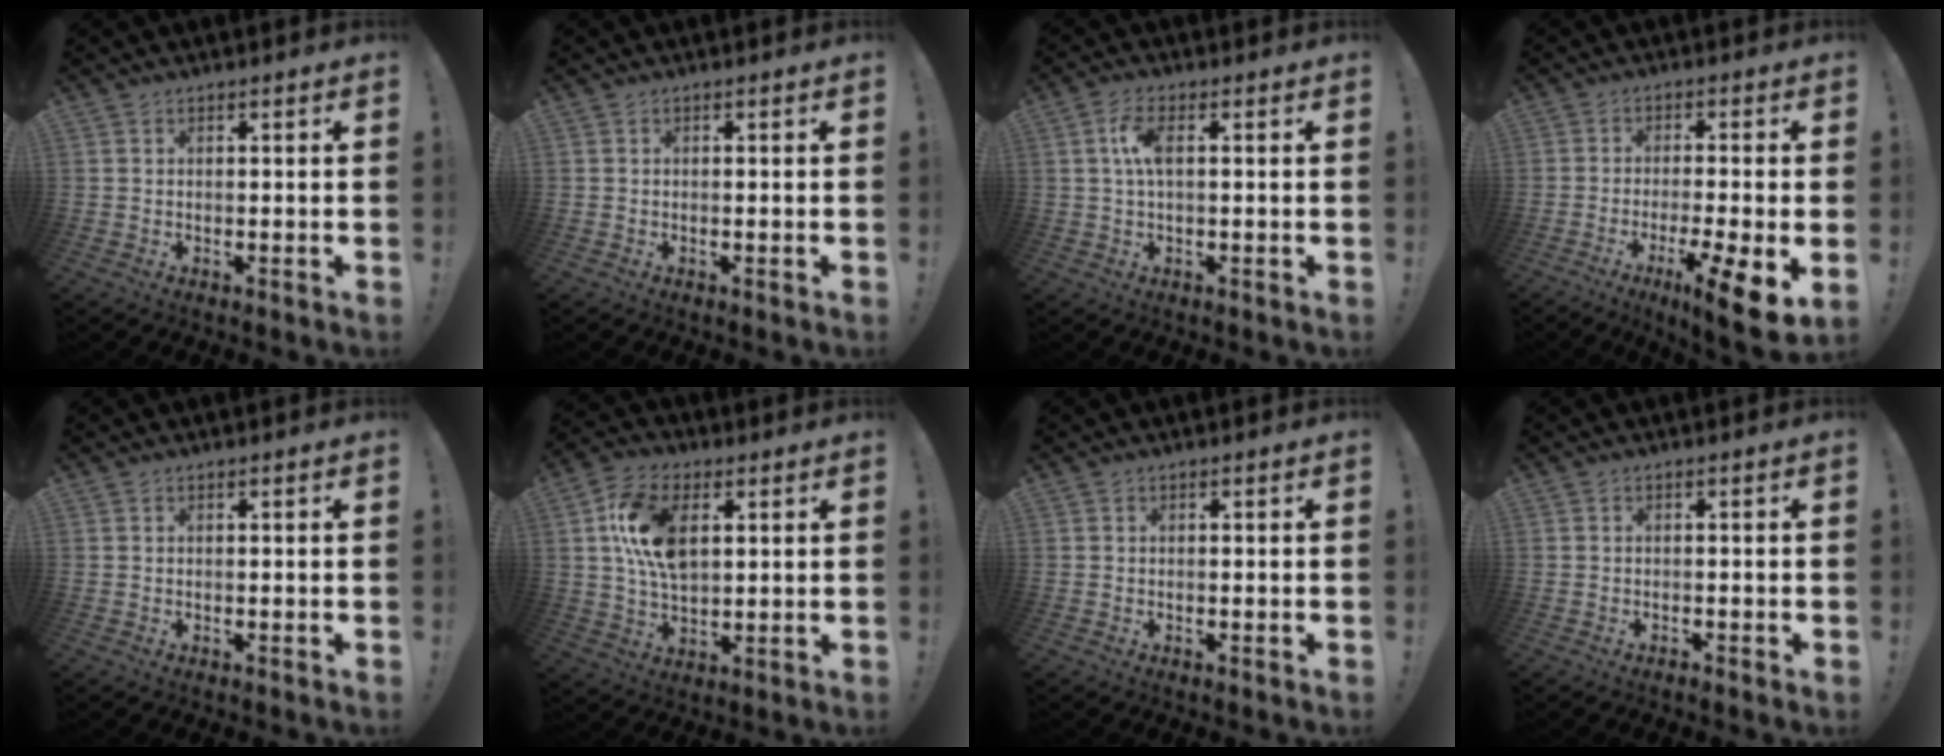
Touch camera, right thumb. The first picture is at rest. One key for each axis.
{"total": 0.0}
{"total": 5.9, "fx": 0.7, "fy": 2.3, "fz": 5.4, "tx": -0.100, "ty": 0.003, "tz": 0.009}
{"total": 11.3, "fx": -5.1, "fy": 0.7, "fz": 10.1, "tx": -0.146, "ty": 0.024, "tz": -0.071}
{"total": 0.0}
{"total": 14.6, "fx": 3.6, "fy": 9.0, "fz": 10.9, "tx": -0.206, "ty": 0.002, "tz": 0.066}
{"total": 0.0}
{"total": 0.8, "fx": -0.8, "fy": 0.1, "fz": 0.1, "tx": -0.006, "ty": 0.004, "tz": -0.014}